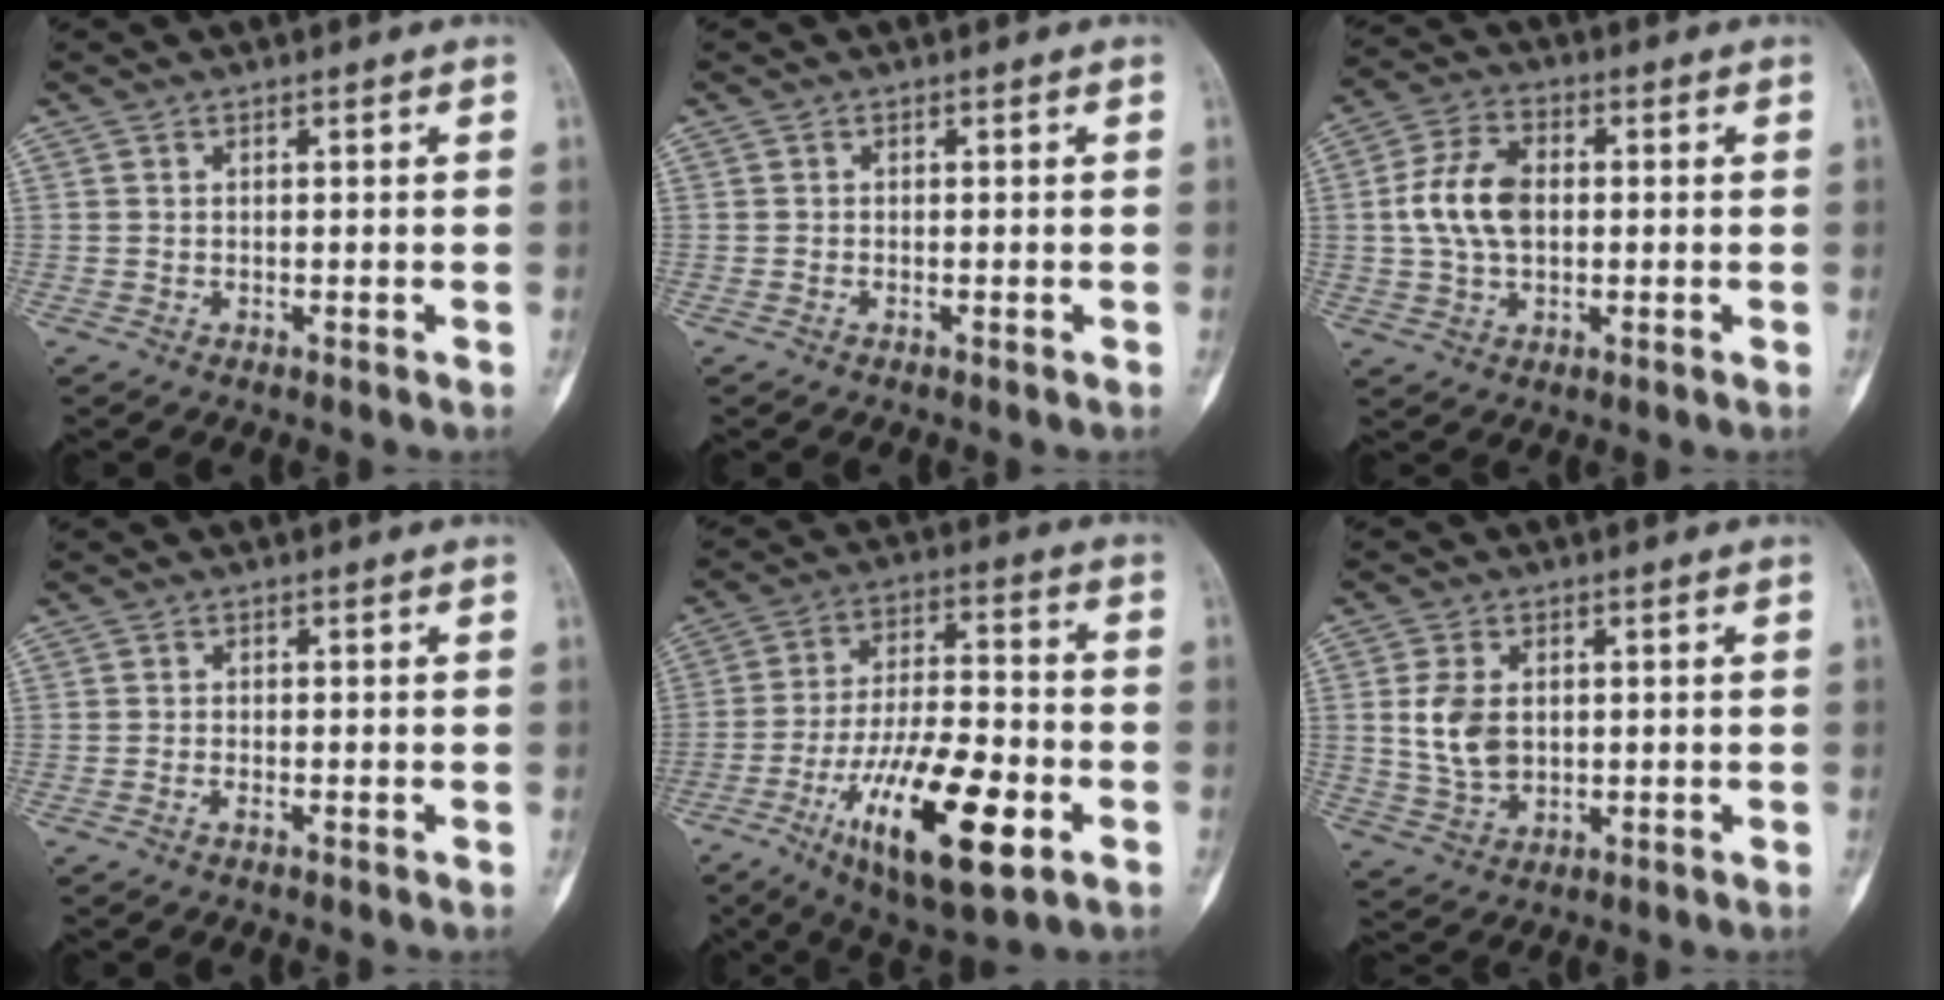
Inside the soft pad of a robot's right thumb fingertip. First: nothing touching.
{"total": 0.0}
{"total": 9.8, "force": [0.3, 6.3, 7.5], "torque": [-0.140, 0.015, 0.003]}
{"total": 0.9, "force": [-0.6, 0.3, 0.5], "torque": [-0.011, 0.005, -0.012]}
{"total": 20.4, "force": [-8.0, 7.0, 17.4], "torque": [-0.299, 0.024, -0.127]}
{"total": 7.4, "force": [0.7, 5.0, 5.4], "torque": [-0.097, -0.003, 0.021]}